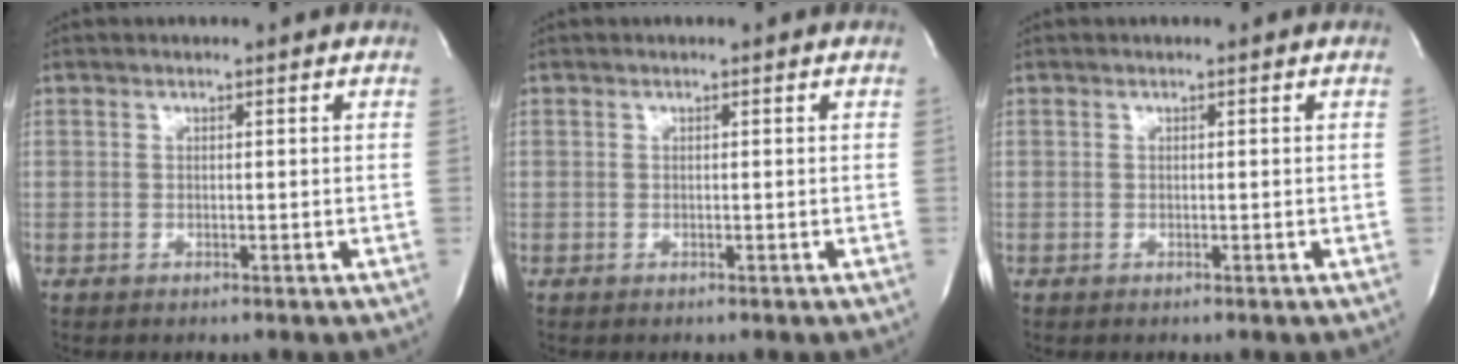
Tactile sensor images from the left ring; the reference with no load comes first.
{"total": 0.0}
{"total": 0.0}